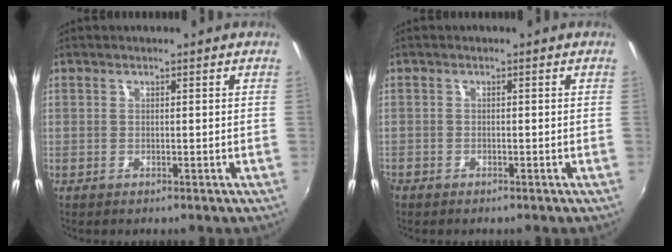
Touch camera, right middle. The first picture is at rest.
{"total": 1.2, "force": [-1.1, 0.6, 0.1], "torque": [-0.006, -0.003, -0.022]}